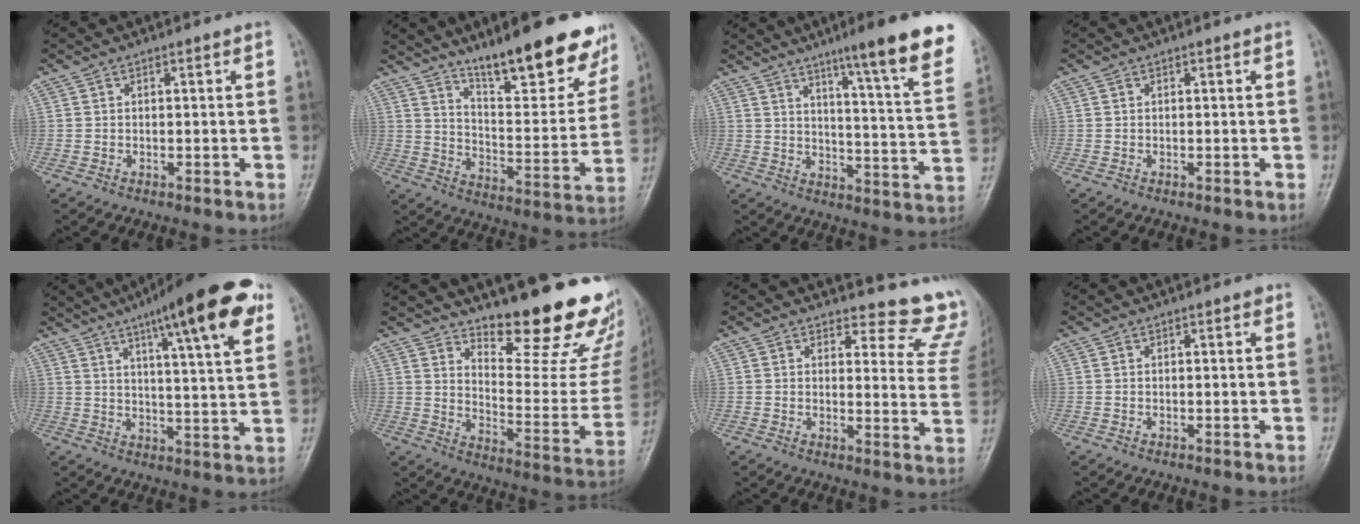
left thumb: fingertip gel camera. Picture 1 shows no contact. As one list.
[{"total": 20.8, "force": [14.8, 5.6, 13.5], "torque": [-0.147, -0.087, 0.229]}, {"total": 20.0, "force": [13.0, 1.1, 15.2], "torque": [-0.186, -0.060, 0.172]}, {"total": 0.0}, {"total": 19.2, "force": [10.4, 3.5, 15.7], "torque": [-0.214, -0.020, 0.147]}, {"total": 22.0, "force": [17.4, 5.6, 12.3], "torque": [-0.126, -0.153, 0.237]}, {"total": 13.3, "force": [12.7, 3.8, 1.4], "torque": [0.036, -0.134, 0.109]}, {"total": 0.5, "force": [0.3, 0.2, 0.4], "torque": [-0.005, 0.000, 0.001]}]